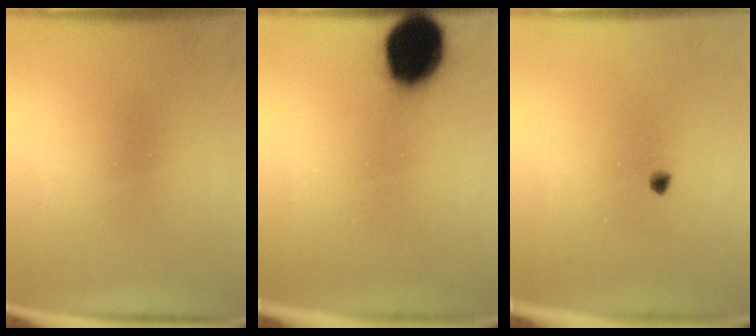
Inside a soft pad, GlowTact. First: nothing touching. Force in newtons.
{"total": 13.5}
{"total": 1.1}